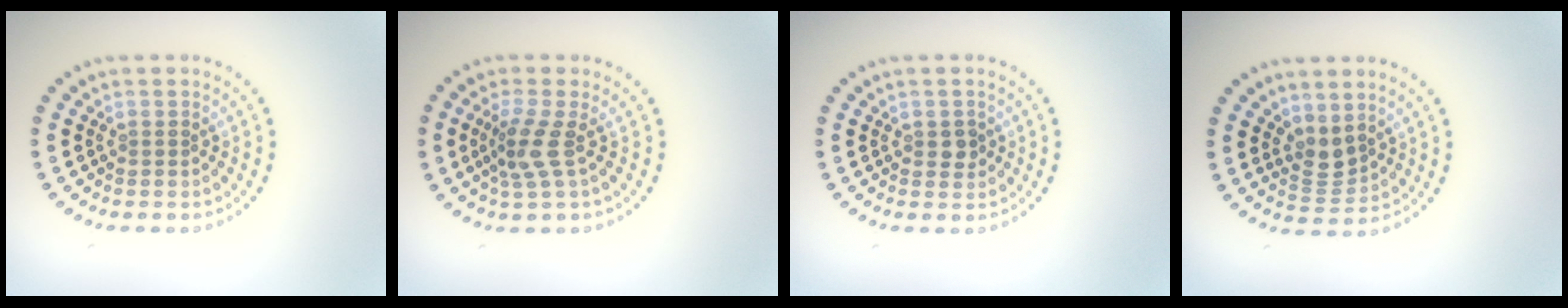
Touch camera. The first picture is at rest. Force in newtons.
{"total": 2.8, "press": 2.1, "slide": 1.9}
{"total": 1.2, "press": 1.2, "slide": 0.2}
{"total": 2.2, "press": 1.8, "slide": 1.4}